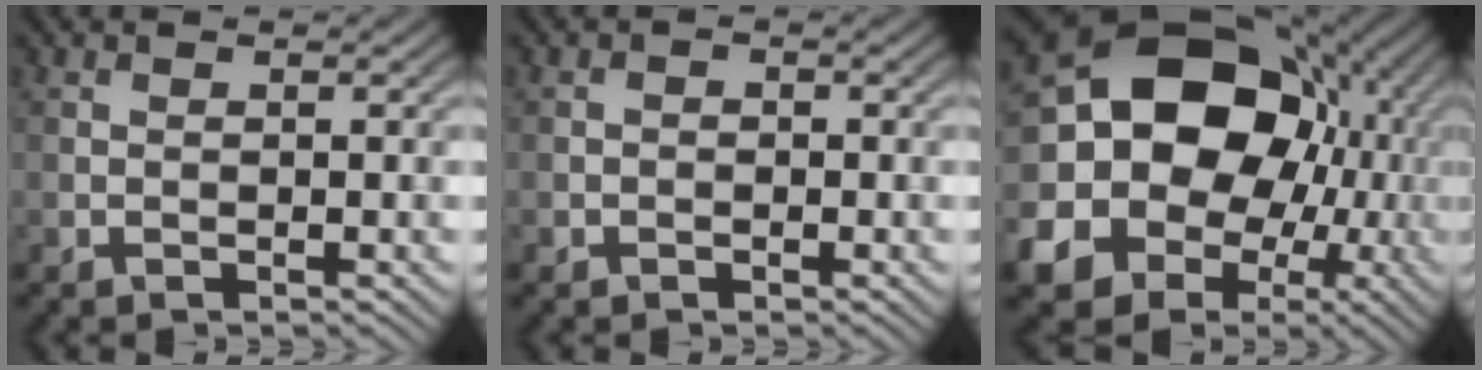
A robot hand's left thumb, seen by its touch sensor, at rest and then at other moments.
{"total": 0.9, "force": [-0.3, 0.8, 0.2], "torque": [0.000, -0.002, -0.008]}
{"total": 19.9, "force": [0.6, 16.4, 11.3], "torque": [-0.243, -0.014, 0.001]}